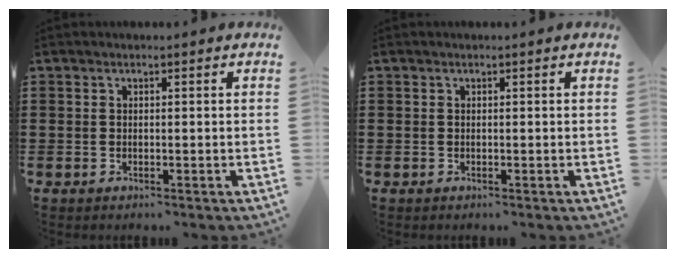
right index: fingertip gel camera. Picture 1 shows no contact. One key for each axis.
{"total": 0.0}